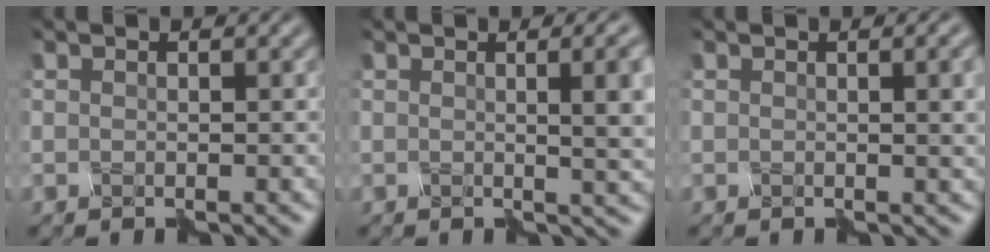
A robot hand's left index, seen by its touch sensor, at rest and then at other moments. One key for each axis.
{"total": 4.6, "fx": 0.7, "fy": 1.2, "fz": 4.4, "tx": -0.026, "ty": 0.003, "tz": 0.010}
{"total": 2.5, "fx": 0.7, "fy": 0.5, "fz": 2.4, "tx": -0.019, "ty": 0.001, "tz": 0.014}